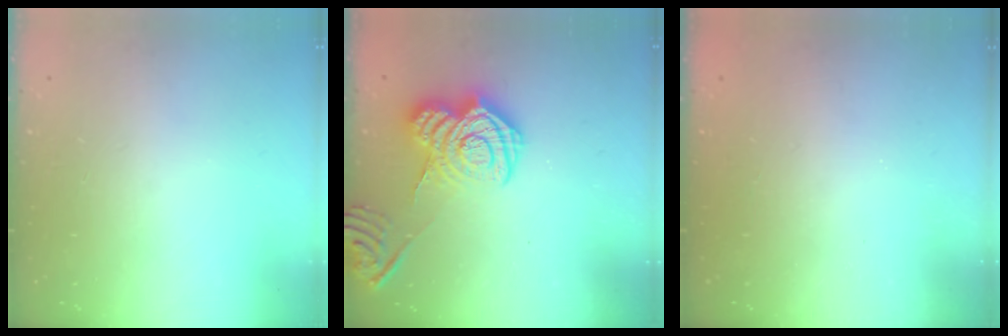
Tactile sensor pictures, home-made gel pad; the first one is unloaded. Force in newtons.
{"total": 13.9, "press": 13.8, "slide": 1.0}
{"total": 2.2, "press": 2.1, "slide": 0.7}